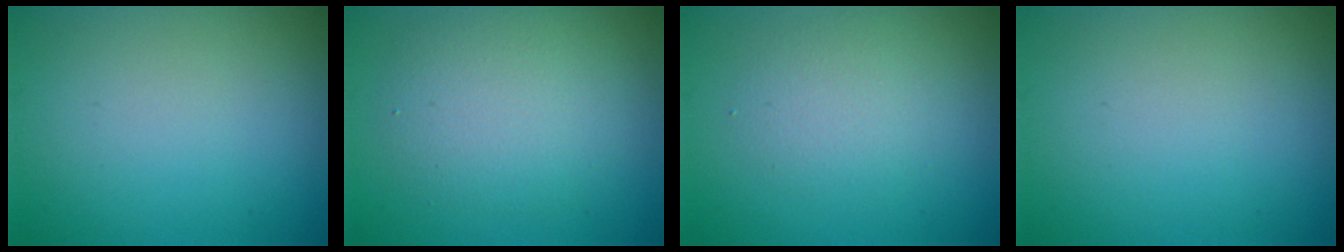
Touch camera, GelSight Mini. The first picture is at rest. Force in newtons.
{"total": 5.5, "press": 5.5, "slide": 0.4}
{"total": 2.5, "press": 2.4, "slide": 0.1}
{"total": 0.0}